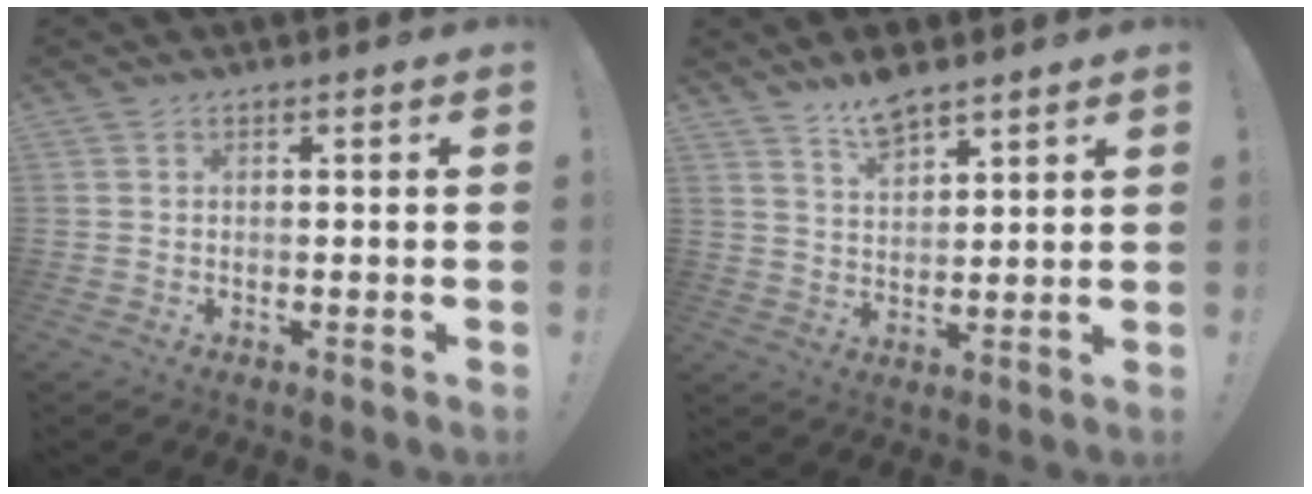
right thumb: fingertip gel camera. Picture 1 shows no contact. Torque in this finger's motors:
{"motor_torque": [-0.01, 0.01, -0.19, 0.23, 0.06]}